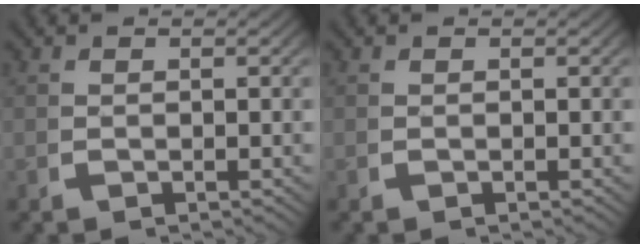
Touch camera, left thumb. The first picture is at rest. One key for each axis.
{"total": 0.0}